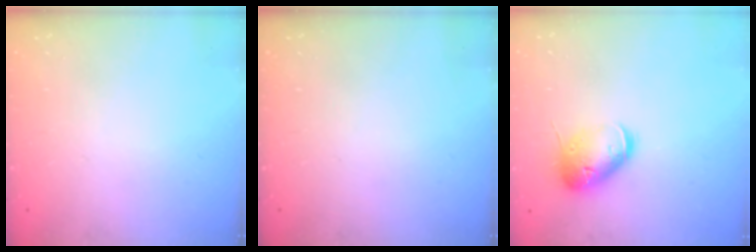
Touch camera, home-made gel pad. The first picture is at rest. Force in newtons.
{"total": 0.0}
{"total": 13.7, "press": 13.5, "slide": 2.1}